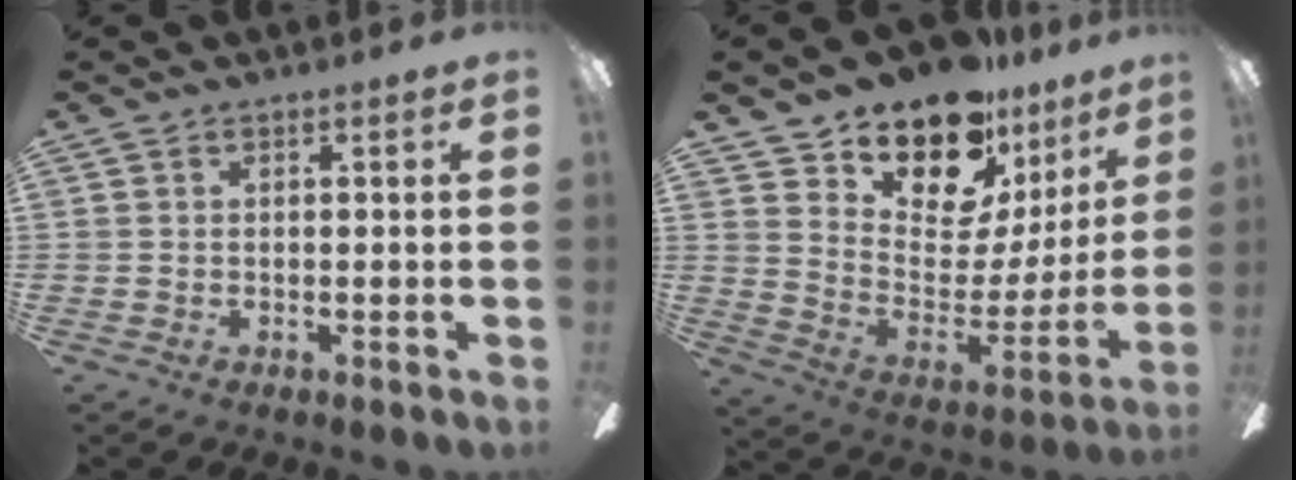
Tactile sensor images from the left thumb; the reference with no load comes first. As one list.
[{"total": 16.4, "force": [13.1, 7.5, 6.5], "torque": [-0.126, -0.107, 0.233]}]